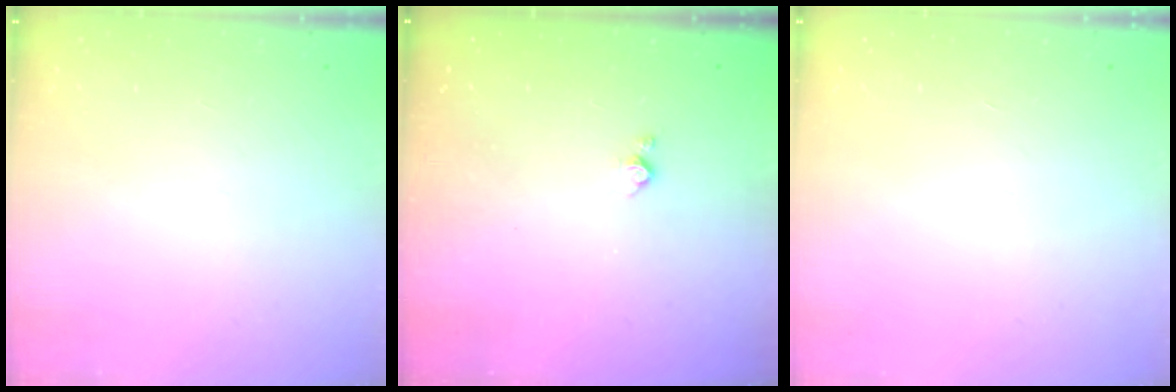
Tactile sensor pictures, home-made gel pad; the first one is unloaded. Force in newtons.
{"total": 2.9, "press": 2.9, "slide": 0.5}
{"total": 0.0}